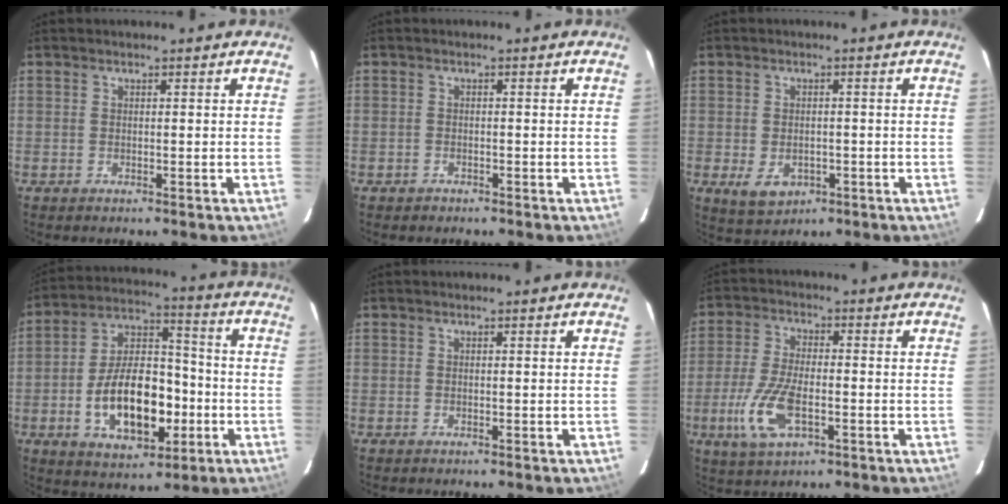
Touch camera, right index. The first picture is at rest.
{"total": 1.2, "force": [-0.9, 0.8, 0.0], "torque": [-0.004, 0.004, -0.012]}
{"total": 5.8, "force": [-2.0, 4.1, 3.5], "torque": [-0.075, -0.010, -0.023]}
{"total": 16.8, "force": [-4.6, 9.2, 13.3], "torque": [-0.254, 0.020, -0.065]}
{"total": 0.0}
{"total": 10.7, "force": [-3.6, 4.5, 9.0], "torque": [-0.199, -0.008, -0.067]}